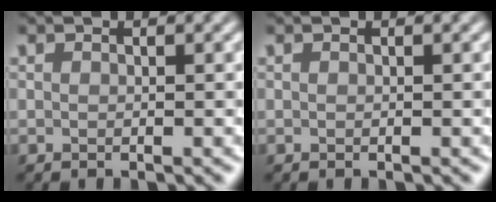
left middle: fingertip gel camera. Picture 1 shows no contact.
{"total": 0.0}